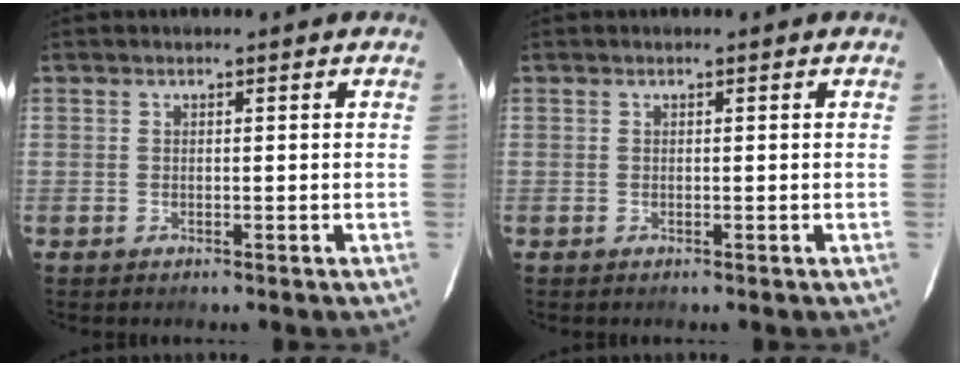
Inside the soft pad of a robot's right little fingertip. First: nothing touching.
{"total": 0.0}